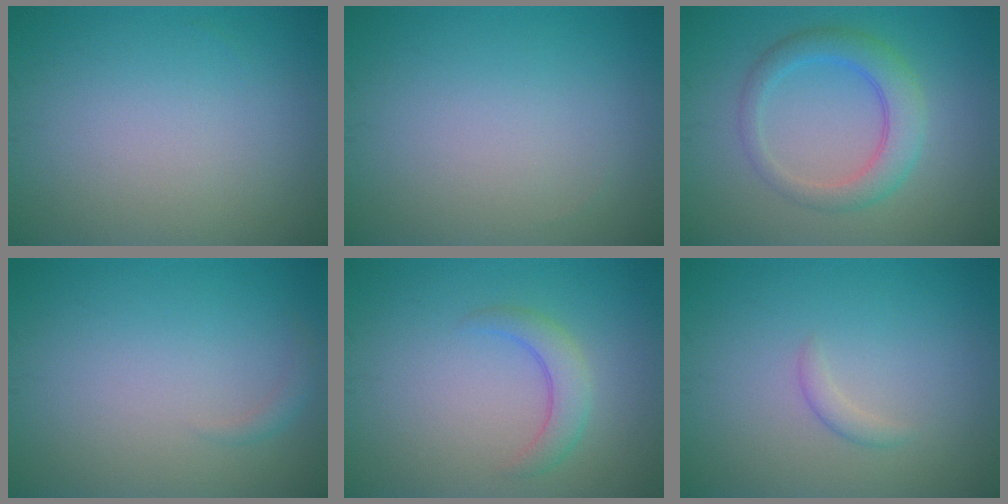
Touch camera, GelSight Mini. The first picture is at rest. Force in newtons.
{"total": 0.0}
{"total": 4.1, "press": 4.1, "slide": 0.2}
{"total": 0.8, "press": 0.8, "slide": 0.0}
{"total": 2.4, "press": 2.4, "slide": 0.1}
{"total": 1.0, "press": 1.0, "slide": 0.1}